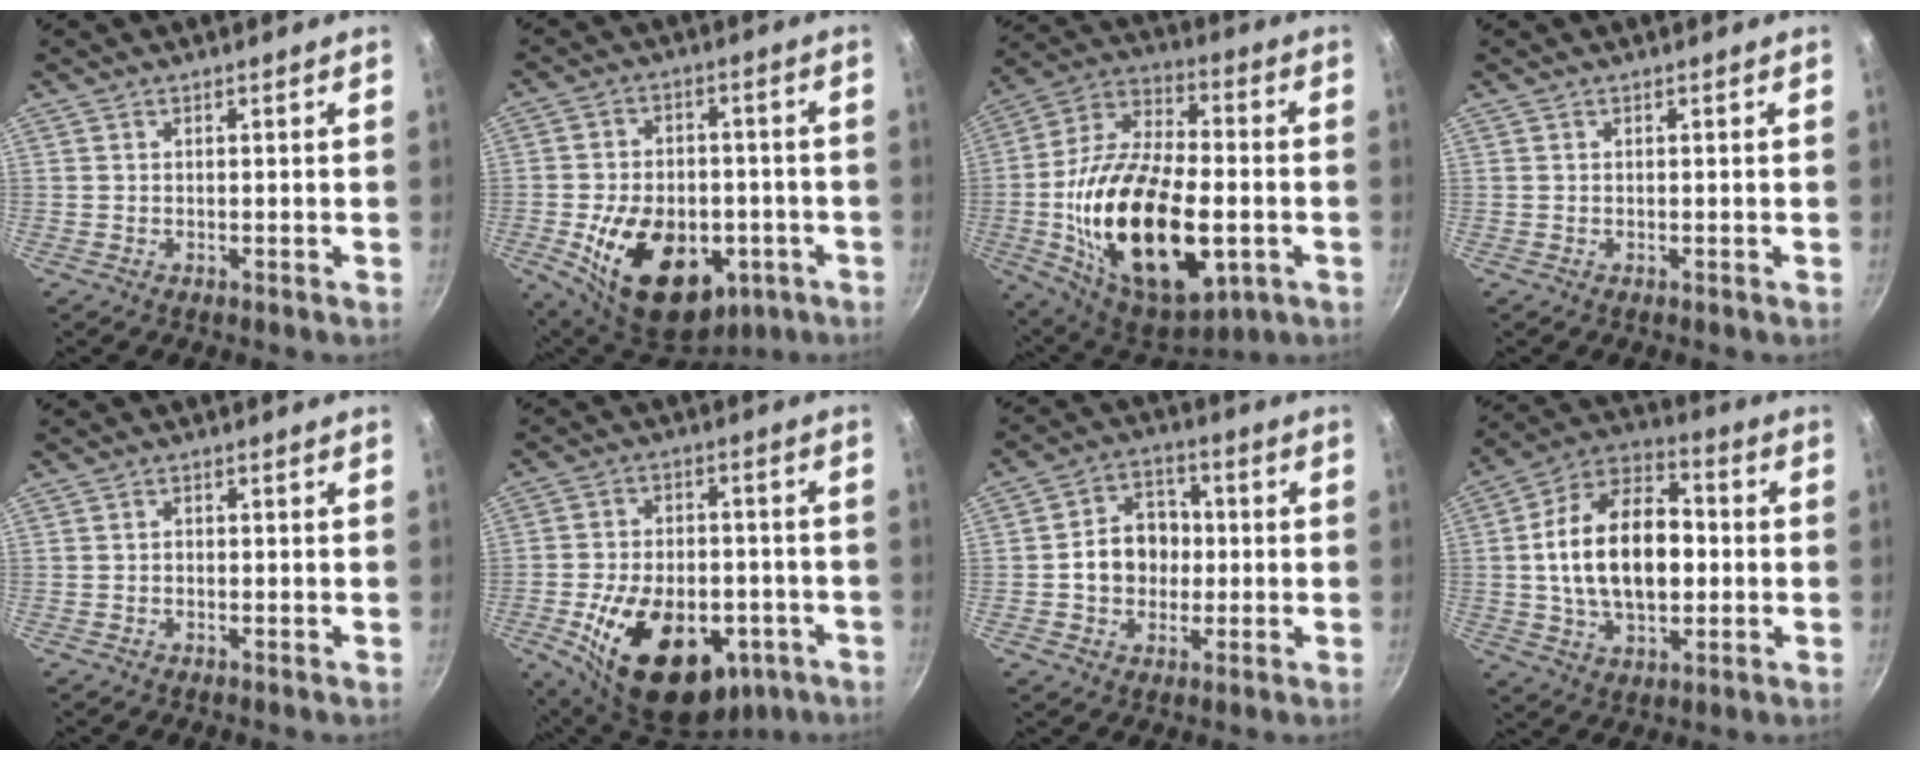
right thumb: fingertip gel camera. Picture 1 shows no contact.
{"total": 21.2, "force": [-6.3, 14.1, 14.5], "torque": [-0.212, 0.022, -0.077]}
{"total": 30.1, "force": [-5.5, 15.9, 24.9], "torque": [-0.434, 0.019, -0.083]}
{"total": 0.0}
{"total": 0.8, "force": [-0.4, 0.6, 0.3], "torque": [-0.007, 0.004, -0.007]}
{"total": 23.3, "force": [-8.3, 14.7, 16.1], "torque": [-0.239, 0.033, -0.109]}
{"total": 10.3, "force": [-0.5, 8.4, 5.8], "torque": [-0.058, 0.020, -0.018]}
{"total": 19.8, "force": [-0.1, 12.3, 15.5], "torque": [-0.239, 0.030, -0.012]}